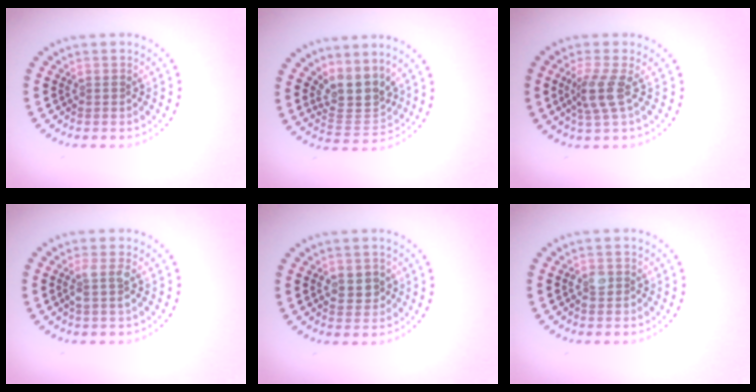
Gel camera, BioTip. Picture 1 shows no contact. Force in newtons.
{"total": 3.9, "press": 3.3, "slide": 2.2}
{"total": 2.7, "press": 2.0, "slide": 1.8}
{"total": 1.7, "press": 1.4, "slide": 1.0}
{"total": 2.4, "press": 2.3, "slide": 0.5}
{"total": 1.4, "press": 1.3, "slide": 0.5}